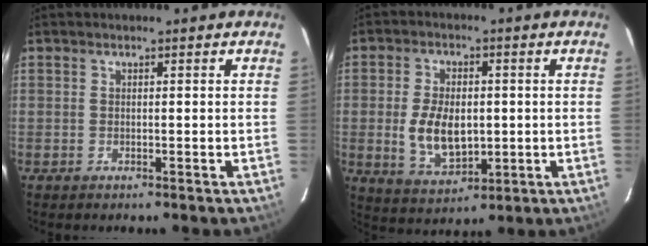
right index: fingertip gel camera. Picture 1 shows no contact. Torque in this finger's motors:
{"motor_torque": [0.18, -0.01, 0.17, 0.07]}